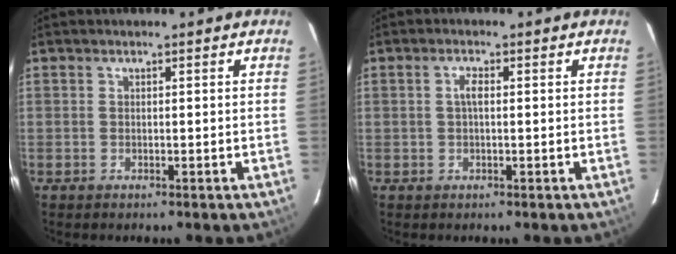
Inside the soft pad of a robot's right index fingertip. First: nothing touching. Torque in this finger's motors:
{"motor_torque": [0.16, -0.08, 0.13, 0.05]}